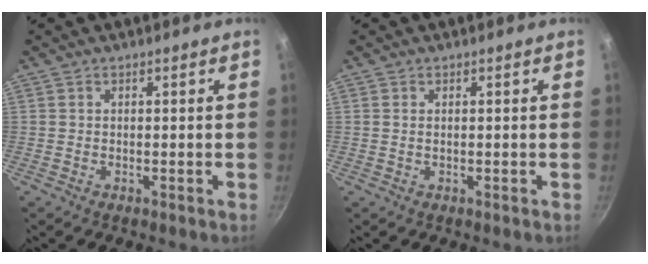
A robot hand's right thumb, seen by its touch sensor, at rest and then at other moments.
{"total": 0.6, "force": [0.2, 0.3, 0.5], "torque": [-0.011, 0.000, 0.003]}